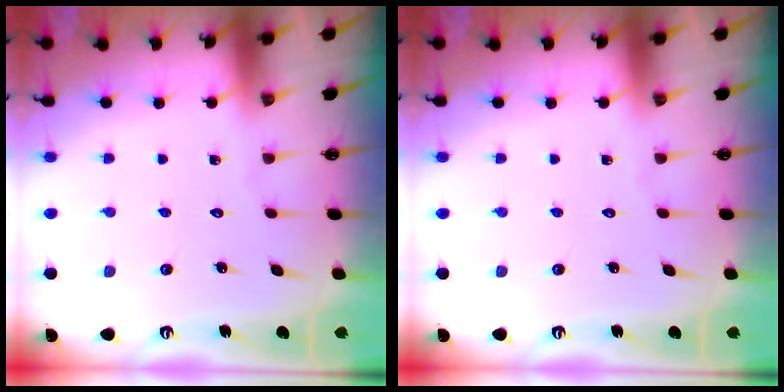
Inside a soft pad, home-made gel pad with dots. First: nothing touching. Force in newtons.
{"total": 0.0}